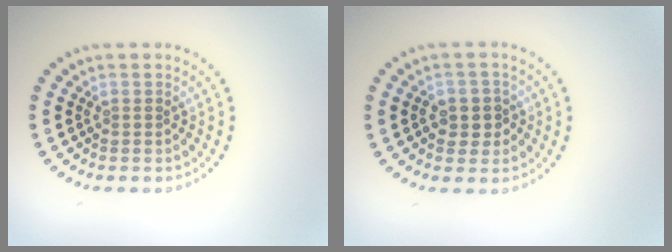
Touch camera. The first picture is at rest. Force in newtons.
{"total": 2.5, "press": 2.4, "slide": 0.5}